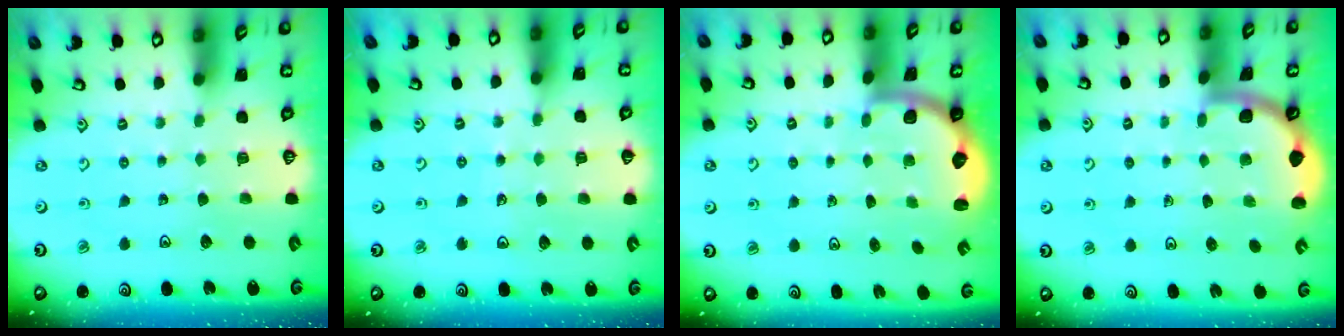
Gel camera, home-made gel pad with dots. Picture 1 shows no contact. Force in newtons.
{"total": 5.0, "press": 4.6, "slide": 2.0}
{"total": 2.1, "press": 1.9, "slide": 0.8}
{"total": 2.2, "press": 2.2, "slide": 0.1}